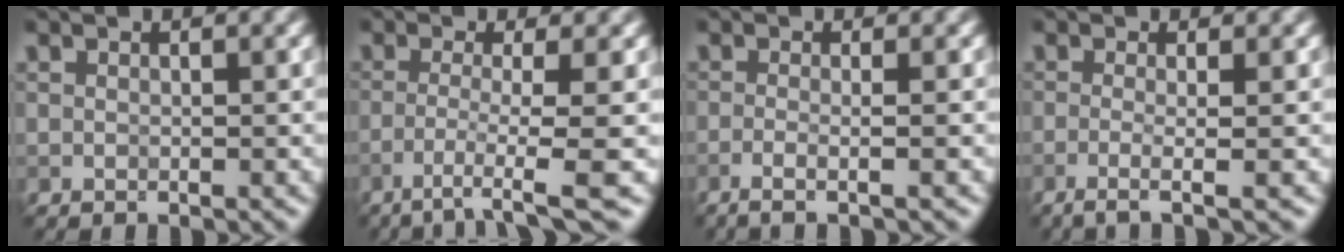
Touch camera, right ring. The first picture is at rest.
{"total": 4.1, "force": [-1.7, 0.3, 3.7], "torque": [-0.064, -0.003, -0.041]}
{"total": 2.7, "force": [-0.9, 1.1, 2.3], "torque": [-0.017, -0.004, -0.030]}
{"total": 3.2, "force": [-0.8, 1.1, 2.9], "torque": [-0.032, -0.002, -0.032]}